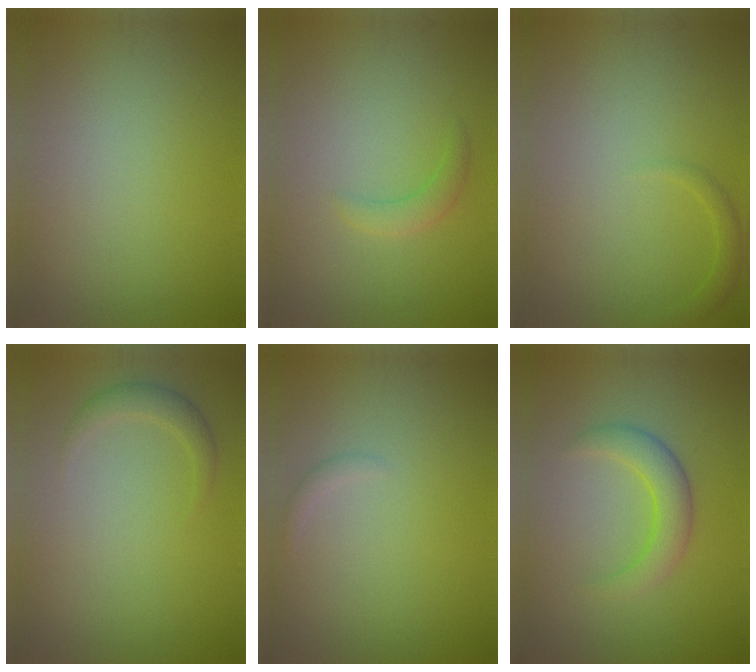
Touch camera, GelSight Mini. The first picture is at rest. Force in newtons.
{"total": 1.6, "press": 1.6, "slide": 0.1}
{"total": 1.1, "press": 1.1, "slide": 0.1}
{"total": 1.6, "press": 1.6, "slide": 0.1}
{"total": 0.7, "press": 0.7, "slide": 0.1}
{"total": 3.2, "press": 3.2, "slide": 0.2}